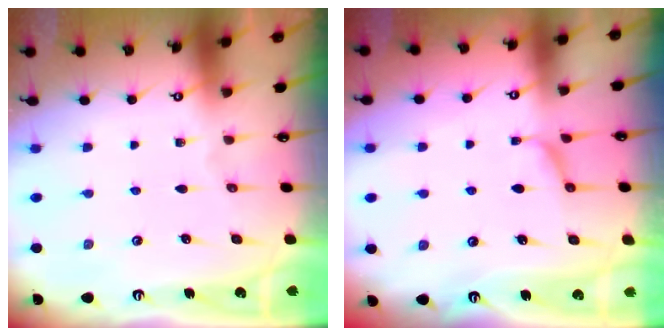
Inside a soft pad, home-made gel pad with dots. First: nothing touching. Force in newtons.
{"total": 1.2, "press": 1.0, "slide": 0.6}